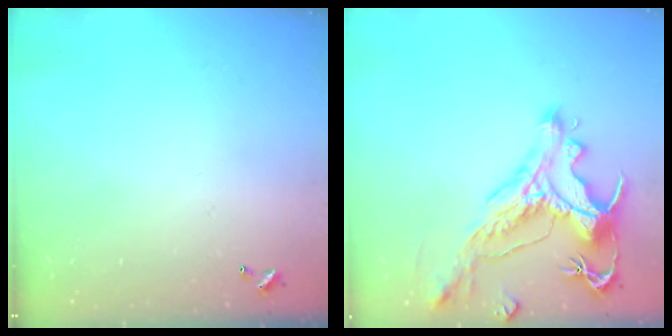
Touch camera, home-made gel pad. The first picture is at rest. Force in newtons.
{"total": 3.7, "press": 3.3, "slide": 1.7}